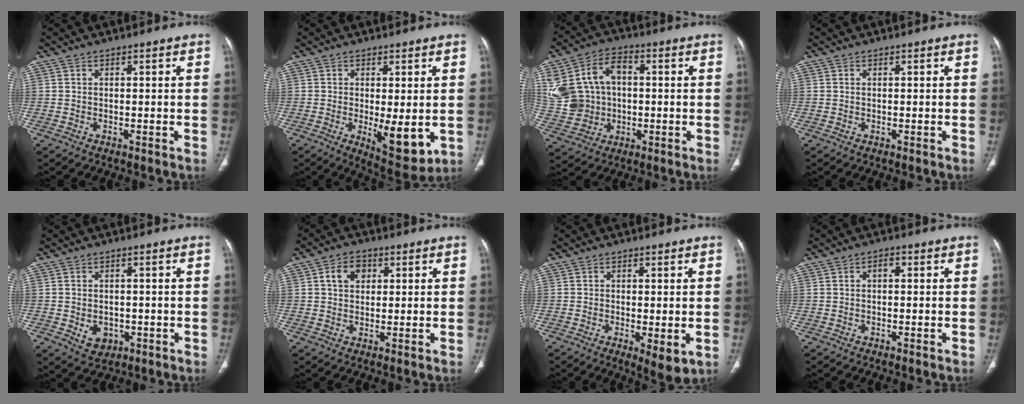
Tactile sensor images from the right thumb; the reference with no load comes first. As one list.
[{"total": 8.8, "force": [-1.3, 3.3, 8.0], "torque": [-0.109, -0.025, -0.008]}, {"total": 16.1, "force": [1.7, 12.8, 9.6], "torque": [-0.188, 0.026, 0.044]}, {"total": 0.0}, {"total": 4.5, "force": [-1.0, 3.5, 2.5], "torque": [-0.028, 0.002, -0.003]}, {"total": 5.1, "force": [1.6, 3.8, 3.0], "torque": [-0.038, 0.004, 0.025]}, {"total": 5.3, "force": [-1.2, 1.9, 4.8], "torque": [-0.076, -0.018, -0.015]}, {"total": 1.4, "force": [0.2, 0.8, 1.1], "torque": [-0.018, 0.006, 0.001]}]